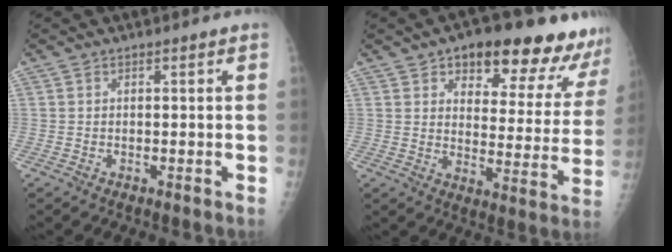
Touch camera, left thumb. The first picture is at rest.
{"total": 19.7, "force": [14.0, 7.9, 11.3], "torque": [-0.093, -0.062, 0.181]}